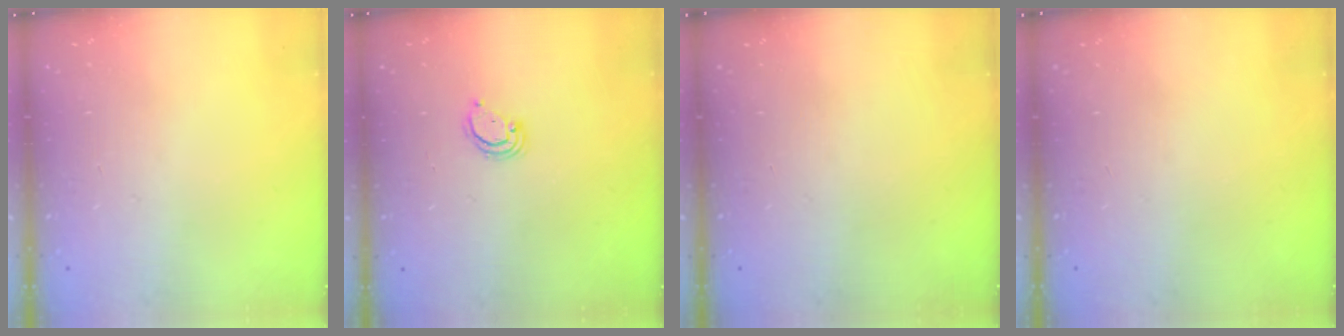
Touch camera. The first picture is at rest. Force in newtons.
{"total": 2.9, "press": 2.8, "slide": 0.2}
{"total": 0.0}
{"total": 0.0}